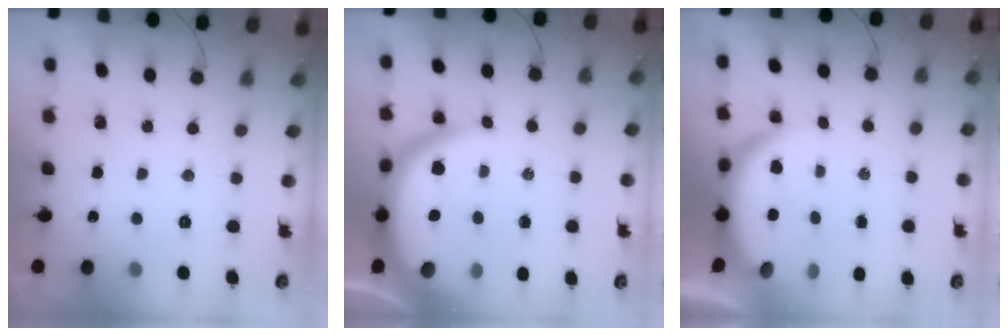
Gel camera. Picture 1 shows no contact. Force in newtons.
{"total": 14.2, "press": 14.1, "slide": 0.9}
{"total": 6.8, "press": 6.7, "slide": 0.9}